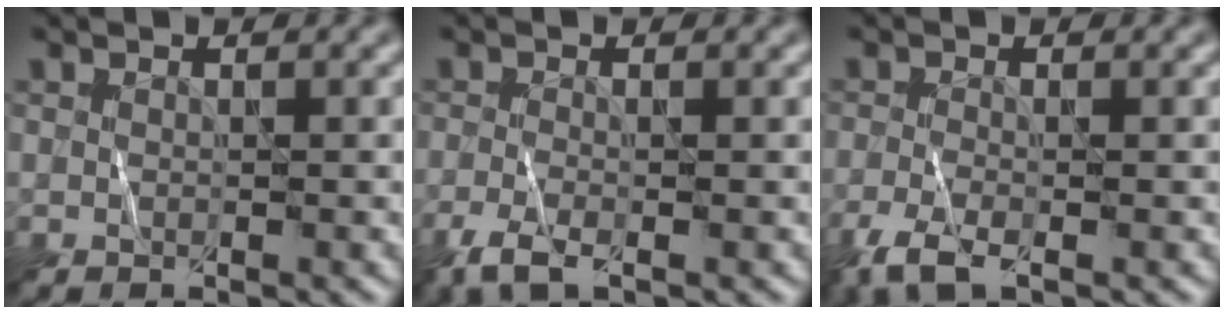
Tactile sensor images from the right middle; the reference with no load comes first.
{"total": 2.8, "force": [-1.7, 0.9, 2.1], "torque": [-0.051, -0.005, -0.041]}
{"total": 3.3, "force": [-2.0, 1.0, 2.4], "torque": [-0.056, -0.007, -0.047]}